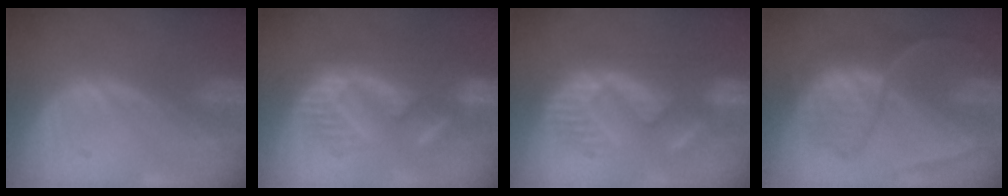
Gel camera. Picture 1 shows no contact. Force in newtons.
{"total": 10.1, "press": 9.4, "slide": 3.5}
{"total": 9.1, "press": 9.1, "slide": 1.1}
{"total": 8.8, "press": 7.7, "slide": 4.2}